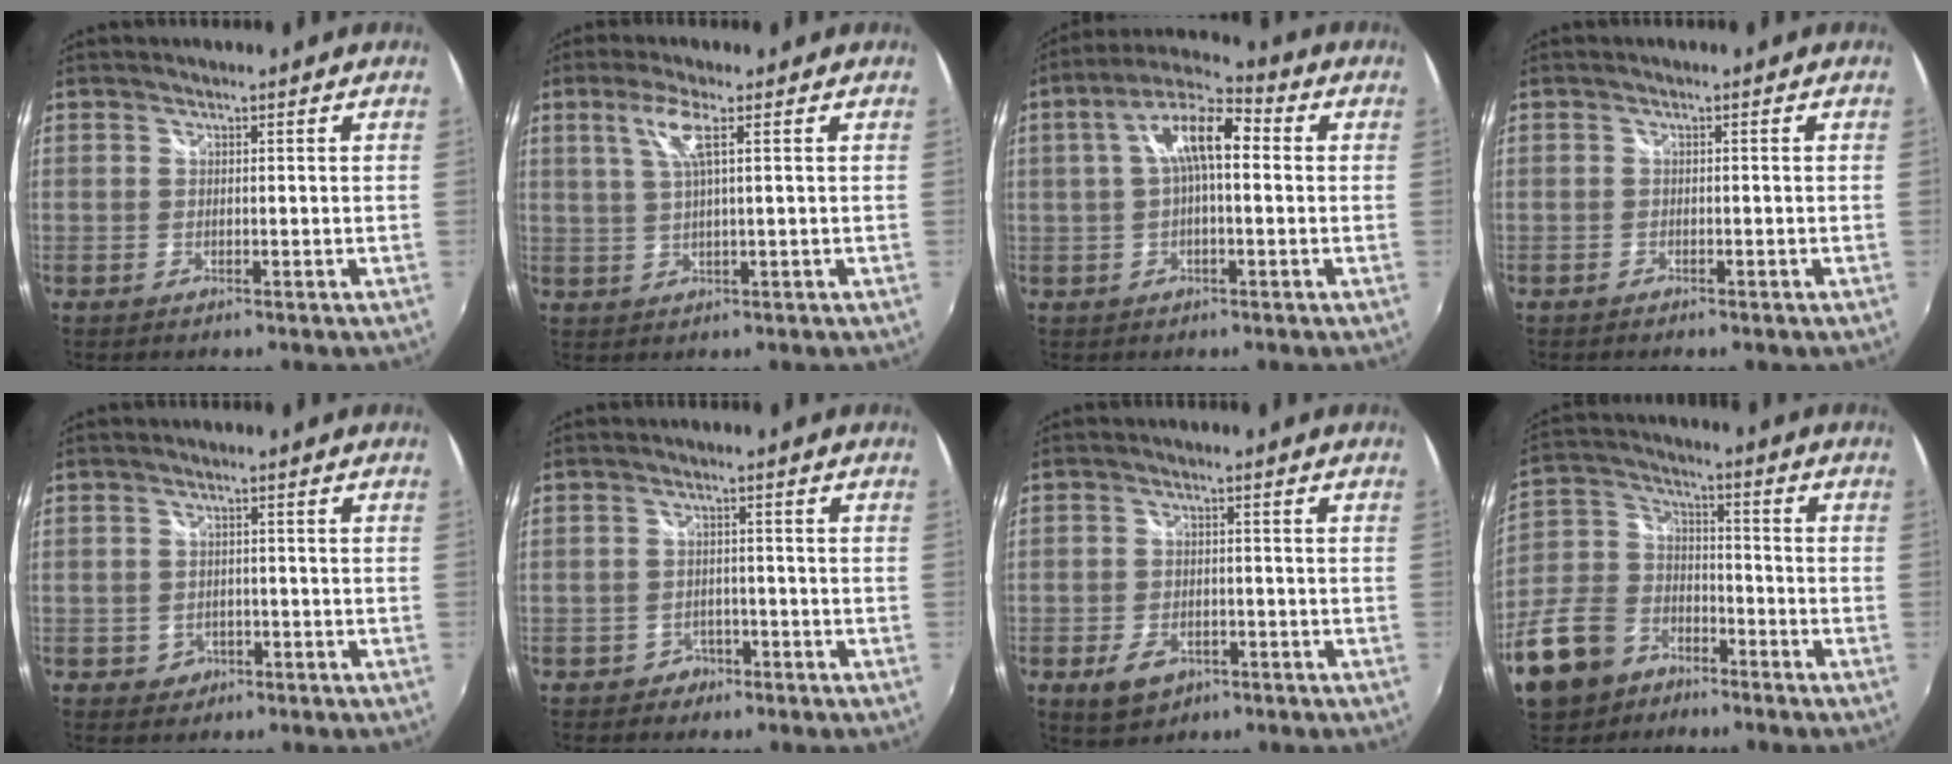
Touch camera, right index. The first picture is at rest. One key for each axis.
{"total": 4.8, "fx": 2.1, "fy": 0.1, "fz": 4.3, "tx": -0.089, "ty": 0.001, "tz": 0.045}
{"total": 10.1, "fx": 1.2, "fy": 3.5, "fz": 9.4, "tx": -0.177, "ty": 0.028, "tz": 0.015}
{"total": 1.5, "fx": -1.1, "fy": 0.7, "fz": 0.6, "tx": -0.014, "ty": -0.006, "tz": -0.018}
{"total": 3.1, "fx": -1.2, "fy": 2.8, "fz": 0.6, "tx": -0.018, "ty": 0.003, "tz": -0.013}
{"total": 3.4, "fx": -2.1, "fy": 2.7, "fz": 0.2, "tx": -0.011, "ty": 0.009, "tz": -0.031}
{"total": 6.2, "fx": -3.2, "fy": 4.1, "fz": 3.4, "tx": -0.085, "ty": -0.005, "tz": -0.048}
{"total": 20.5, "fx": -12.7, "fy": 13.5, "fz": 8.6, "tx": -0.228, "ty": 0.025, "tz": -0.216}